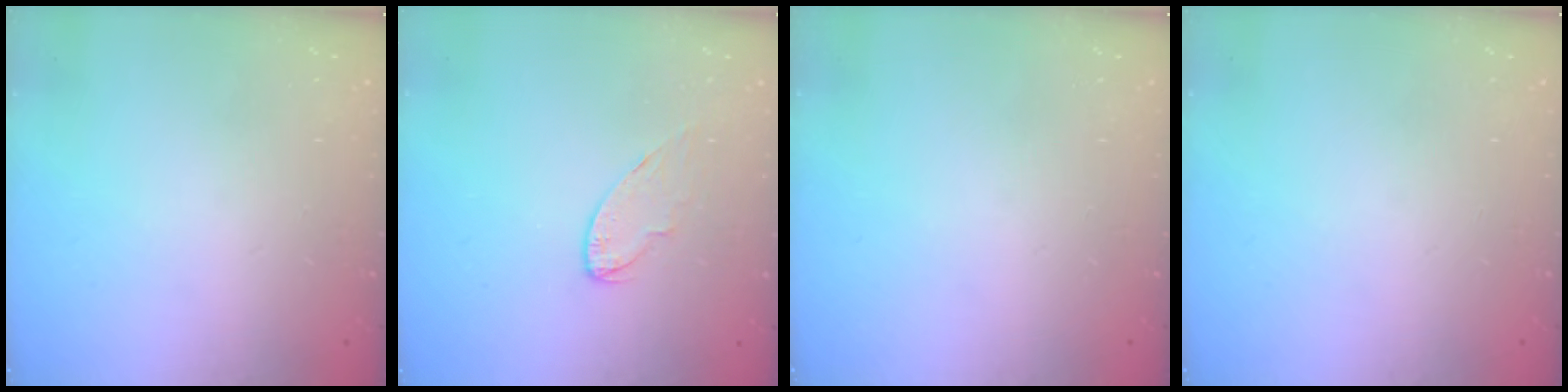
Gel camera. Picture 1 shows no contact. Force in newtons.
{"total": 6.0, "press": 6.0, "slide": 0.5}
{"total": 0.0}
{"total": 0.0}